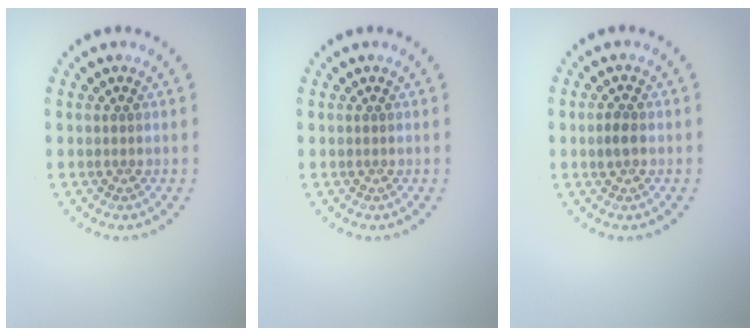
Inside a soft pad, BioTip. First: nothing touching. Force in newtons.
{"total": 0.0}
{"total": 1.5, "press": 1.5, "slide": 0.3}